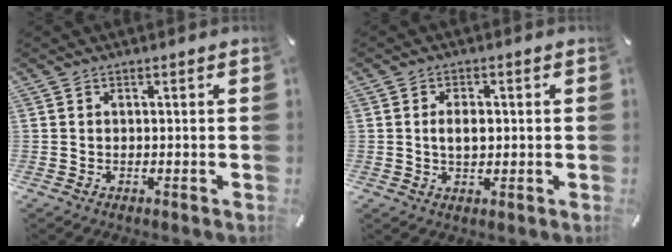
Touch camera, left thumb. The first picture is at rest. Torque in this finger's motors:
{"motor_torque": [0.71, 0.96, 0.57, -0.05, 0.04]}